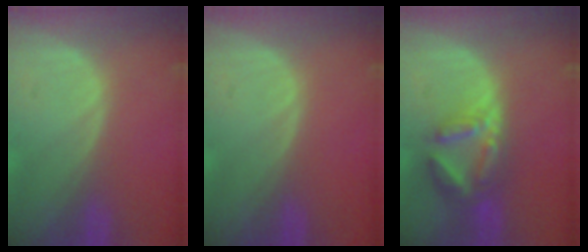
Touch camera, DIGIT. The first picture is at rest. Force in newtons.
{"total": 0.0}
{"total": 7.2, "press": 6.3, "slide": 3.5}